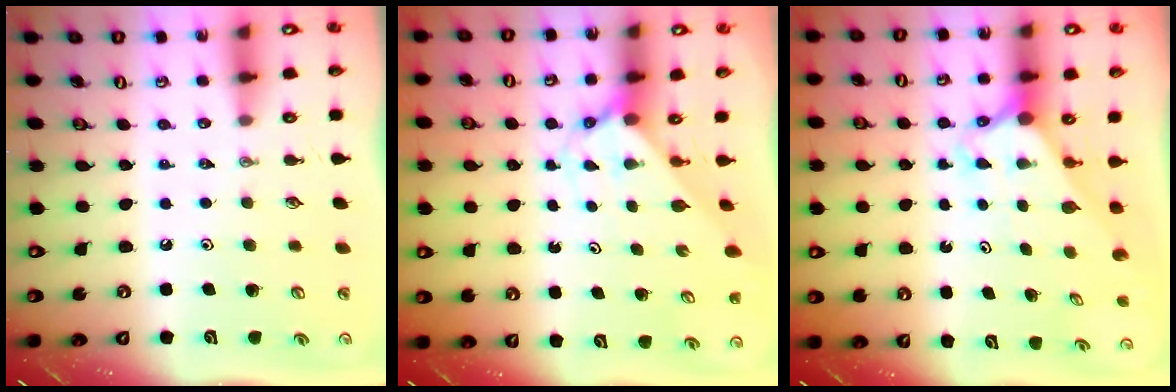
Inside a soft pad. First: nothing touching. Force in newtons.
{"total": 2.4, "press": 2.4, "slide": 0.2}
{"total": 2.7, "press": 2.7, "slide": 0.1}